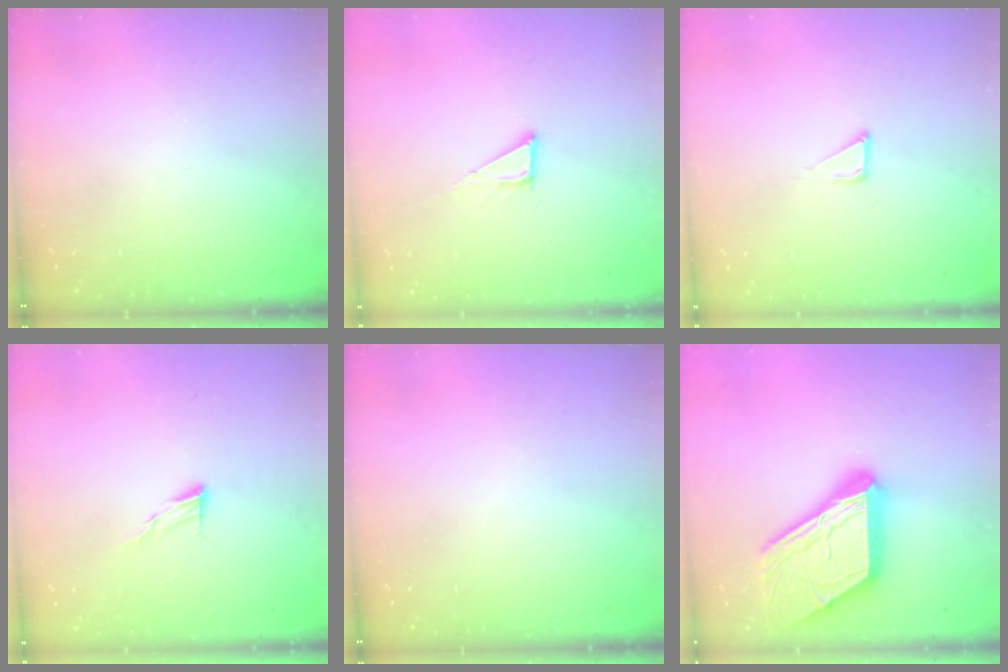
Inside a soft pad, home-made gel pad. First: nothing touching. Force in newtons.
{"total": 4.8, "press": 4.8, "slide": 0.3}
{"total": 2.8, "press": 2.8, "slide": 0.1}
{"total": 6.0, "press": 5.9, "slide": 0.5}
{"total": 0.0}
{"total": 23.3, "press": 23.2, "slide": 2.2}